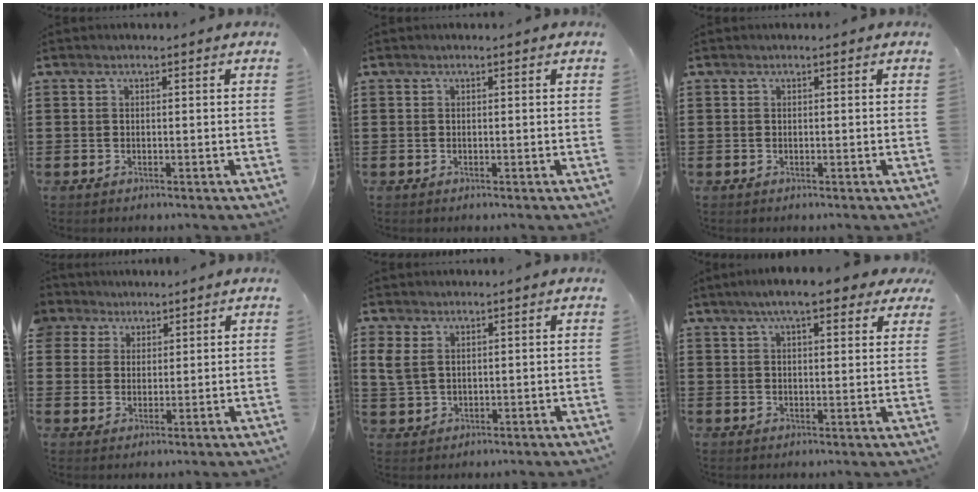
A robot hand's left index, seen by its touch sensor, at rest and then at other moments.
{"total": 0.0}
{"total": 0.0}
{"total": 4.1, "force": [2.6, 3.2, 0.0], "torque": [-0.020, 0.013, 0.047]}
{"total": 3.0, "force": [1.6, 1.8, 1.7], "torque": [-0.048, 0.005, 0.028]}
{"total": 7.0, "force": [5.2, 1.4, 4.4], "torque": [-0.090, 0.000, 0.092]}